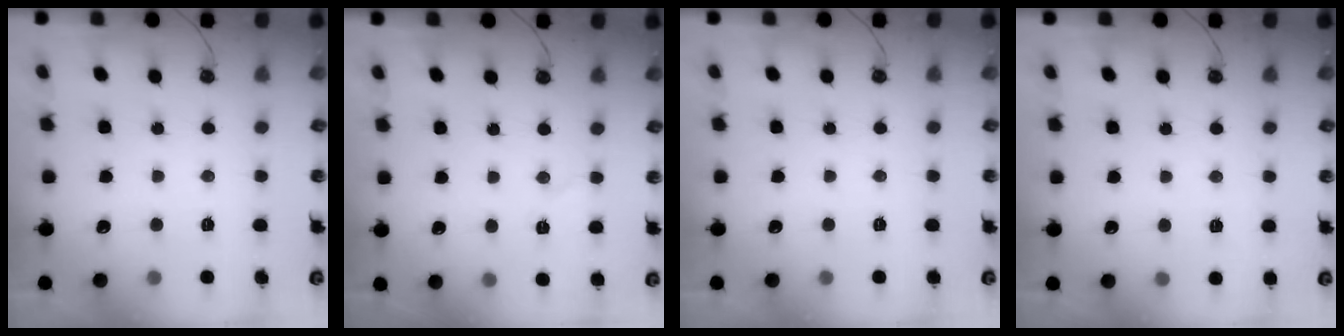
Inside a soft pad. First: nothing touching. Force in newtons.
{"total": 5.4, "press": 4.5, "slide": 2.9}
{"total": 0.5, "press": 0.5, "slide": 0.2}
{"total": 2.6, "press": 2.6, "slide": 0.4}